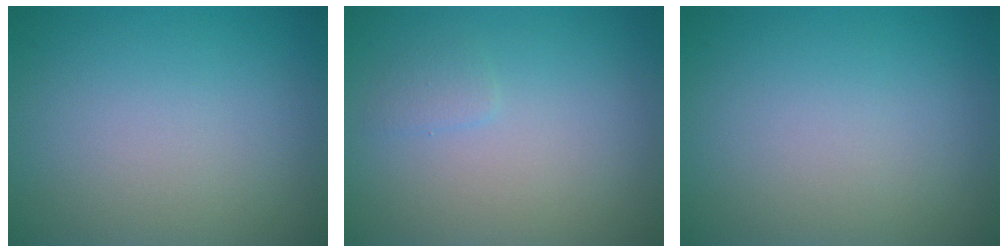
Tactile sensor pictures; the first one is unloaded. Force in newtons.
{"total": 0.8, "press": 0.8, "slide": 0.0}
{"total": 0.0}